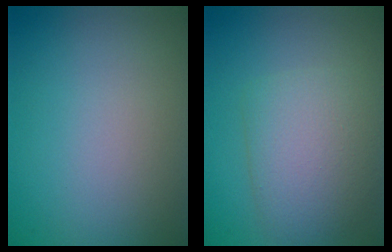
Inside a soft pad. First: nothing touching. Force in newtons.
{"total": 4.8, "press": 4.7, "slide": 0.3}